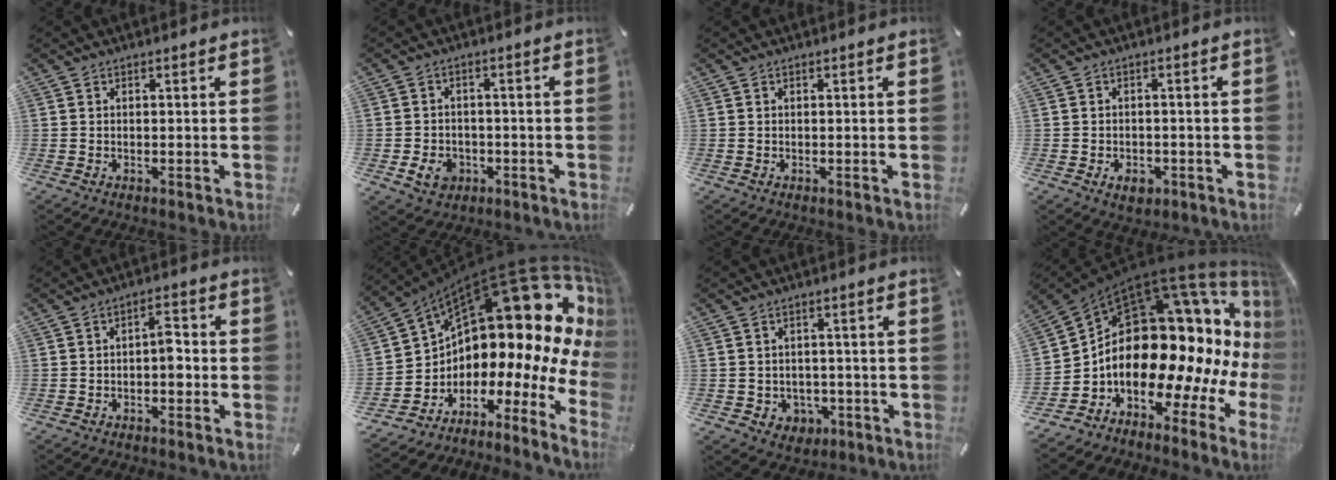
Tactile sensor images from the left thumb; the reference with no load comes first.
{"total": 5.9, "force": [-2.0, 4.9, 2.7], "torque": [-0.056, 0.004, -0.038]}
{"total": 0.0}
{"total": 3.9, "force": [-1.7, 2.7, 2.3], "torque": [-0.046, 0.005, -0.030]}
{"total": 4.7, "force": [-1.3, 2.6, 3.8], "torque": [-0.068, 0.016, -0.024]}
{"total": 19.8, "force": [11.2, 10.5, 12.4], "torque": [-0.152, -0.150, 0.216]}
{"total": 4.4, "force": [-0.4, 4.3, 1.1], "torque": [-0.016, 0.004, -0.007]}
{"total": 23.5, "force": [3.6, 14.5, 18.2], "torque": [-0.290, -0.083, 0.093]}